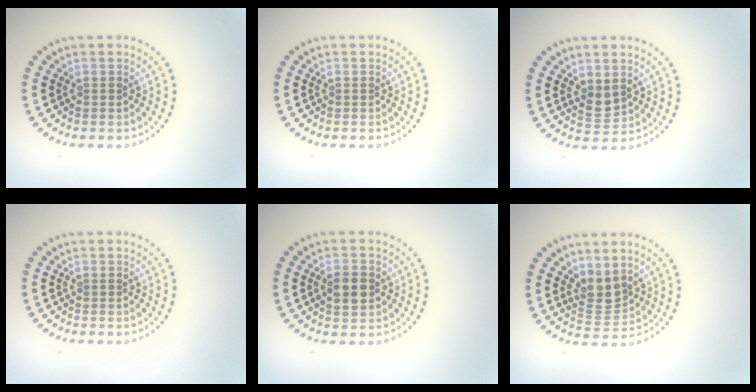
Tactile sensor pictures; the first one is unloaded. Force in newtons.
{"total": 0.0}
{"total": 1.7, "press": 1.6, "slide": 0.7}
{"total": 0.0}
{"total": 3.3, "press": 3.3, "slide": 0.0}
{"total": 2.8, "press": 2.2, "slide": 1.6}